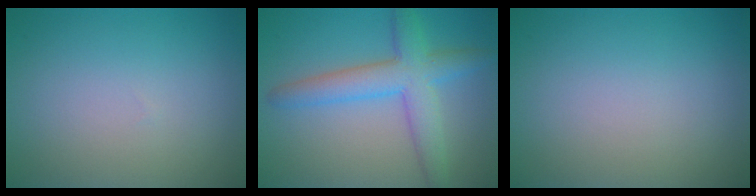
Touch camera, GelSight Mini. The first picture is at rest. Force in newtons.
{"total": 5.4, "press": 5.3, "slide": 0.3}
{"total": 0.0}